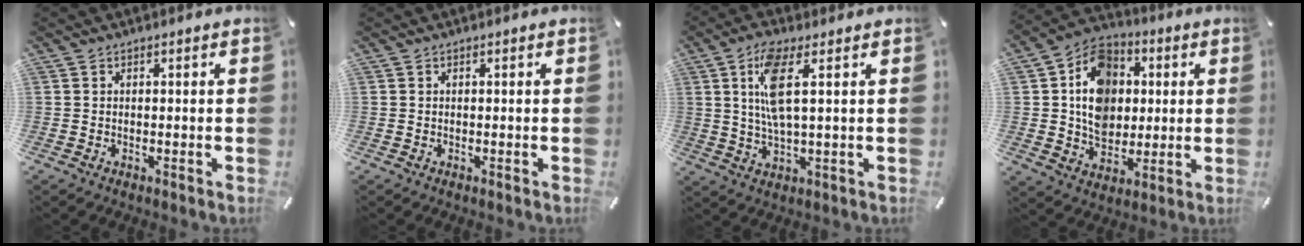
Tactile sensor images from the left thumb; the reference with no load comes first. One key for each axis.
{"total": 0.0}
{"total": 9.5, "fx": 2.6, "fy": 2.8, "fz": 8.8, "tx": -0.193, "ty": -0.004, "tz": 0.040}
{"total": 13.7, "fx": 1.0, "fy": 11.4, "fz": 7.6, "tx": -0.146, "ty": 0.017, "tz": 0.017}